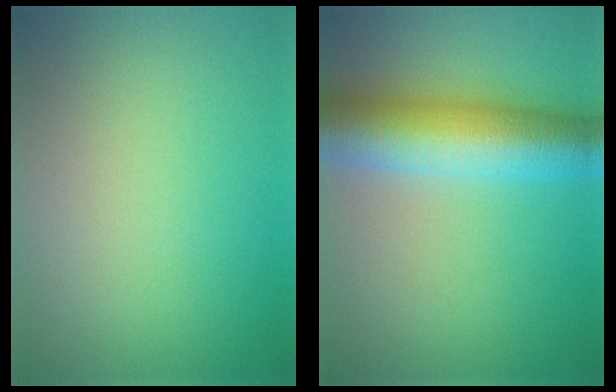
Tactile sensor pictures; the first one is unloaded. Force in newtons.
{"total": 9.8, "press": 9.8, "slide": 0.0}